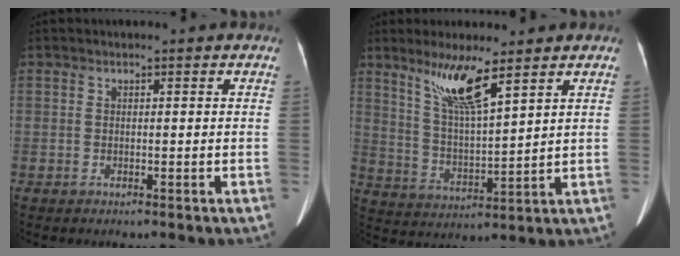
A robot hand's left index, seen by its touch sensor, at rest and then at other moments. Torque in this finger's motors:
{"motor_torque": [0.40, -0.69, 0.60, 0.18]}